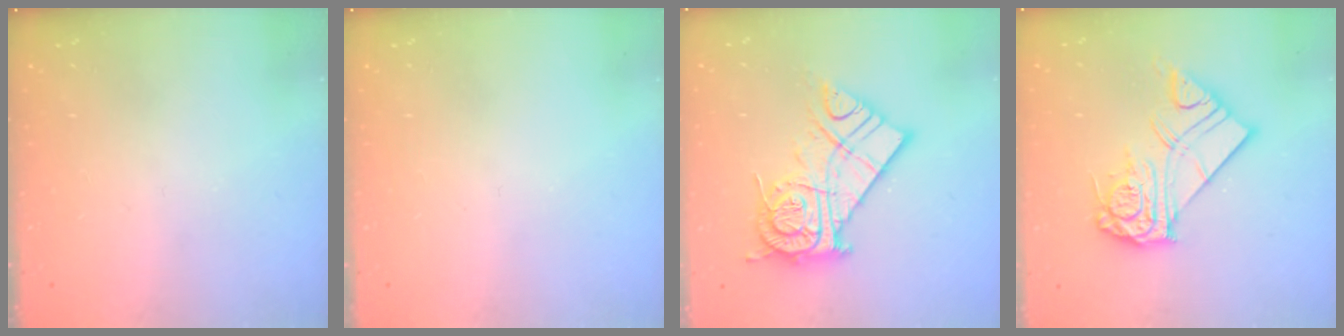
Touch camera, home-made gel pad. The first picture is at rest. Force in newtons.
{"total": 0.0}
{"total": 15.8, "press": 15.7, "slide": 1.3}
{"total": 13.7, "press": 13.6, "slide": 1.4}